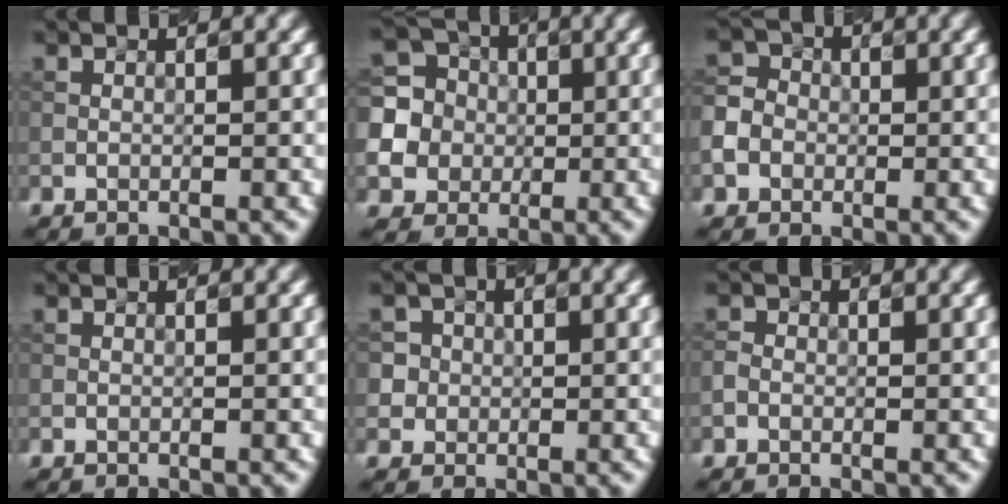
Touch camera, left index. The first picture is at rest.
{"total": 8.4, "force": [-0.4, 8.0, 2.3], "torque": [-0.080, 0.015, -0.031]}
{"total": 3.8, "force": [-1.1, 3.4, 1.3], "torque": [-0.014, 0.004, -0.026]}
{"total": 0.0}
{"total": 4.3, "force": [1.1, 4.0, 1.1], "torque": [-0.001, 0.030, 0.005]}
{"total": 0.8, "force": [-0.4, 0.7, 0.2], "torque": [-0.003, 0.001, -0.011]}